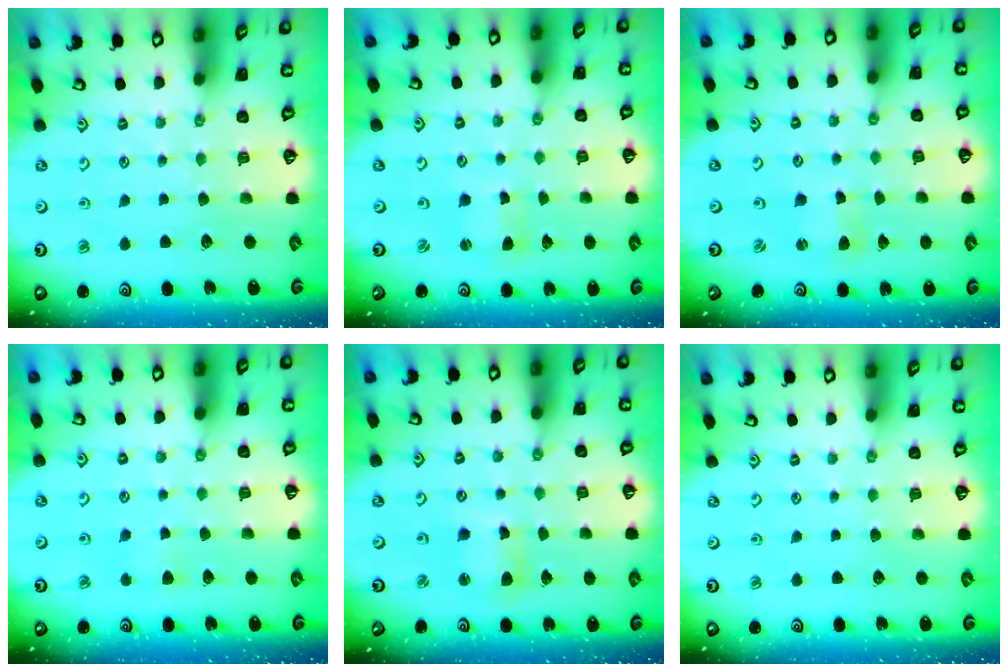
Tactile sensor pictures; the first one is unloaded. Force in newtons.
{"total": 2.2, "press": 2.2, "slide": 0.3}
{"total": 2.5, "press": 2.5, "slide": 0.3}
{"total": 3.9, "press": 3.9, "slide": 0.5}
{"total": 6.9, "press": 6.8, "slide": 1.0}
{"total": 0.0}